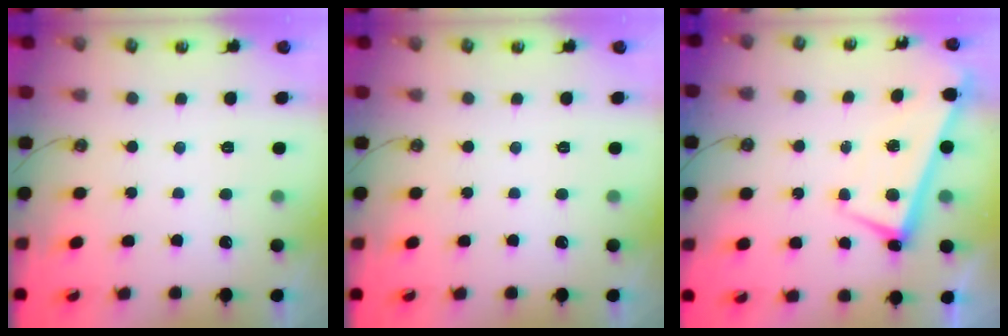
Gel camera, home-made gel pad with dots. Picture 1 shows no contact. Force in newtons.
{"total": 0.0}
{"total": 1.3, "press": 1.1, "slide": 0.8}